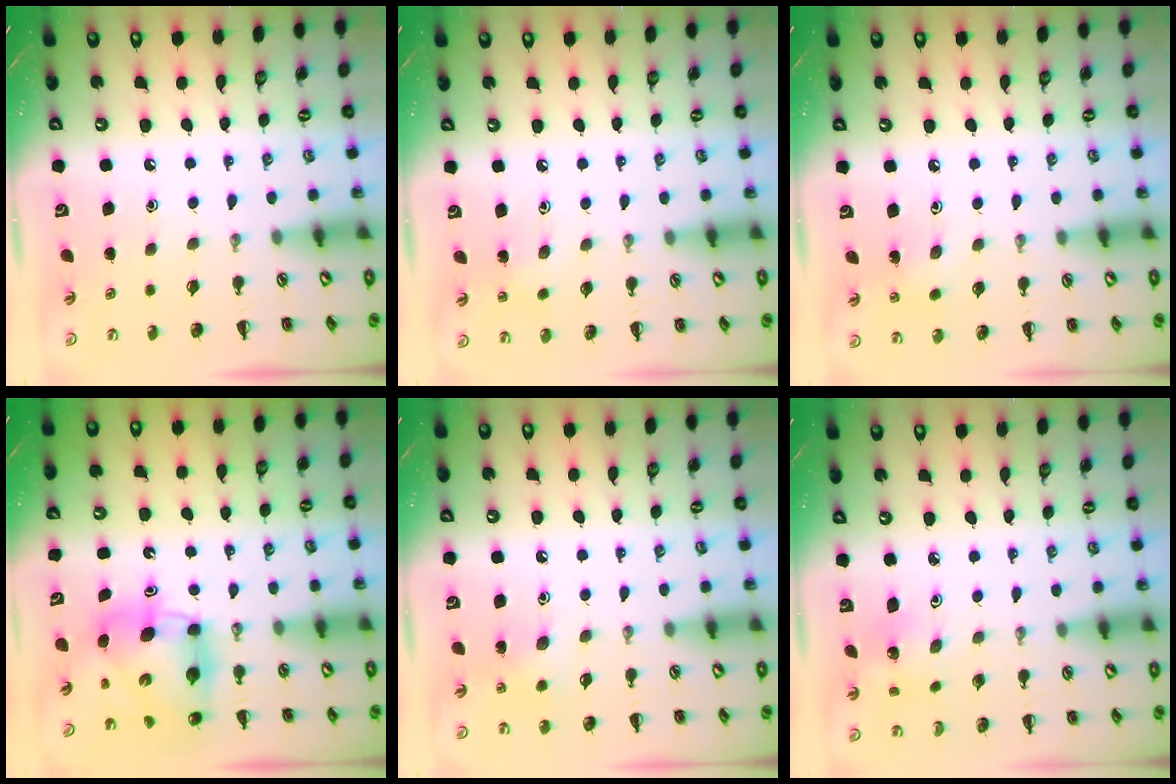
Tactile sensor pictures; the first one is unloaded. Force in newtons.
{"total": 2.4, "press": 2.4, "slide": 0.4}
{"total": 2.7, "press": 2.6, "slide": 0.8}
{"total": 7.9, "press": 7.6, "slide": 2.0}
{"total": 7.0, "press": 6.8, "slide": 1.8}
{"total": 2.6, "press": 2.4, "slide": 0.9}